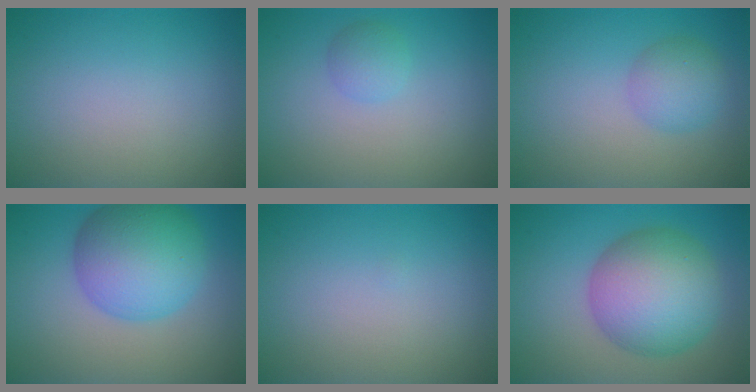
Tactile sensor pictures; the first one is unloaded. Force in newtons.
{"total": 1.5, "press": 1.5, "slide": 0.0}
{"total": 2.9, "press": 2.9, "slide": 0.1}
{"total": 8.7, "press": 8.7, "slide": 0.2}
{"total": 0.0}
{"total": 9.4, "press": 9.4, "slide": 0.1}